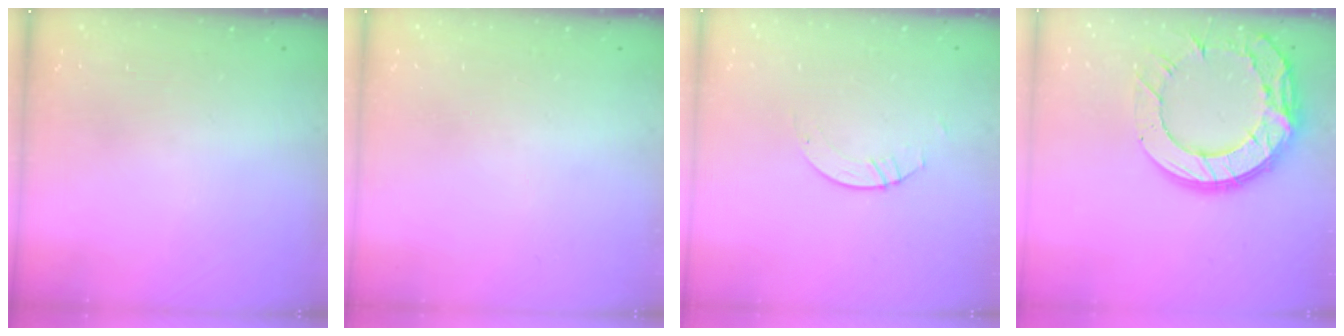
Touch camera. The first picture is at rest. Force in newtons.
{"total": 0.0}
{"total": 1.1, "press": 1.1, "slide": 0.1}
{"total": 18.8, "press": 18.7, "slide": 1.6}